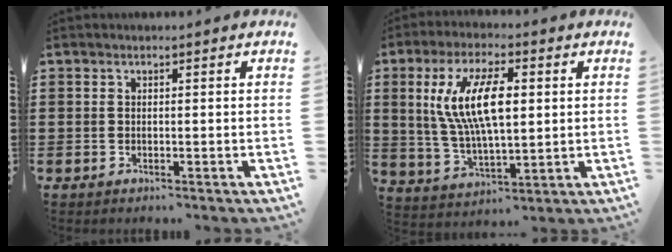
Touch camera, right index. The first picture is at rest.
{"total": 11.7, "force": [2.3, 4.5, 10.6], "torque": [-0.230, 0.005, 0.032]}